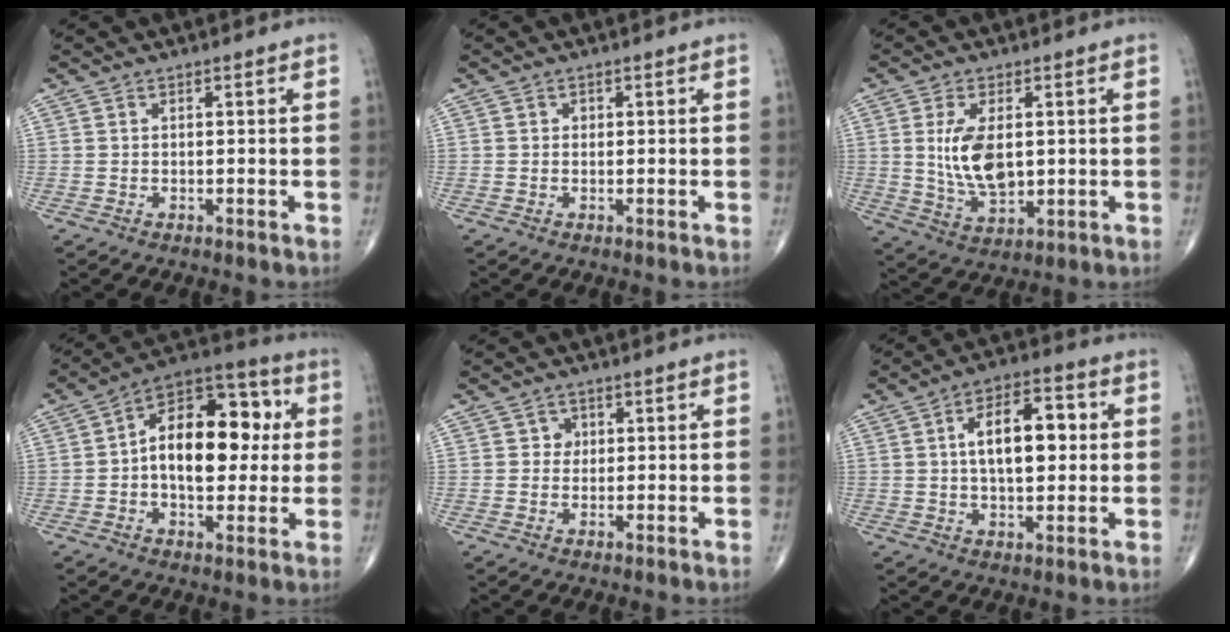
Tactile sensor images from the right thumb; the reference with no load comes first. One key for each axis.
{"total": 0.7, "fx": 0.1, "fy": 0.6, "fz": 0.2, "tx": 0.003, "ty": 0.002, "tz": 0.001}
{"total": 9.9, "fx": 1.1, "fy": 5.2, "fz": 8.3, "tx": -0.151, "ty": -0.016, "tz": 0.032}
{"total": 18.0, "fx": 1.4, "fy": 10.5, "fz": 14.5, "tx": -0.185, "ty": 0.031, "tz": 0.012}
{"total": 2.1, "fx": 0.4, "fy": 1.9, "fz": 0.6, "tx": 0.006, "ty": 0.003, "tz": 0.001}
{"total": 12.3, "fx": 1.7, "fy": 6.2, "fz": 10.4, "tx": -0.147, "ty": 0.016, "tz": 0.022}